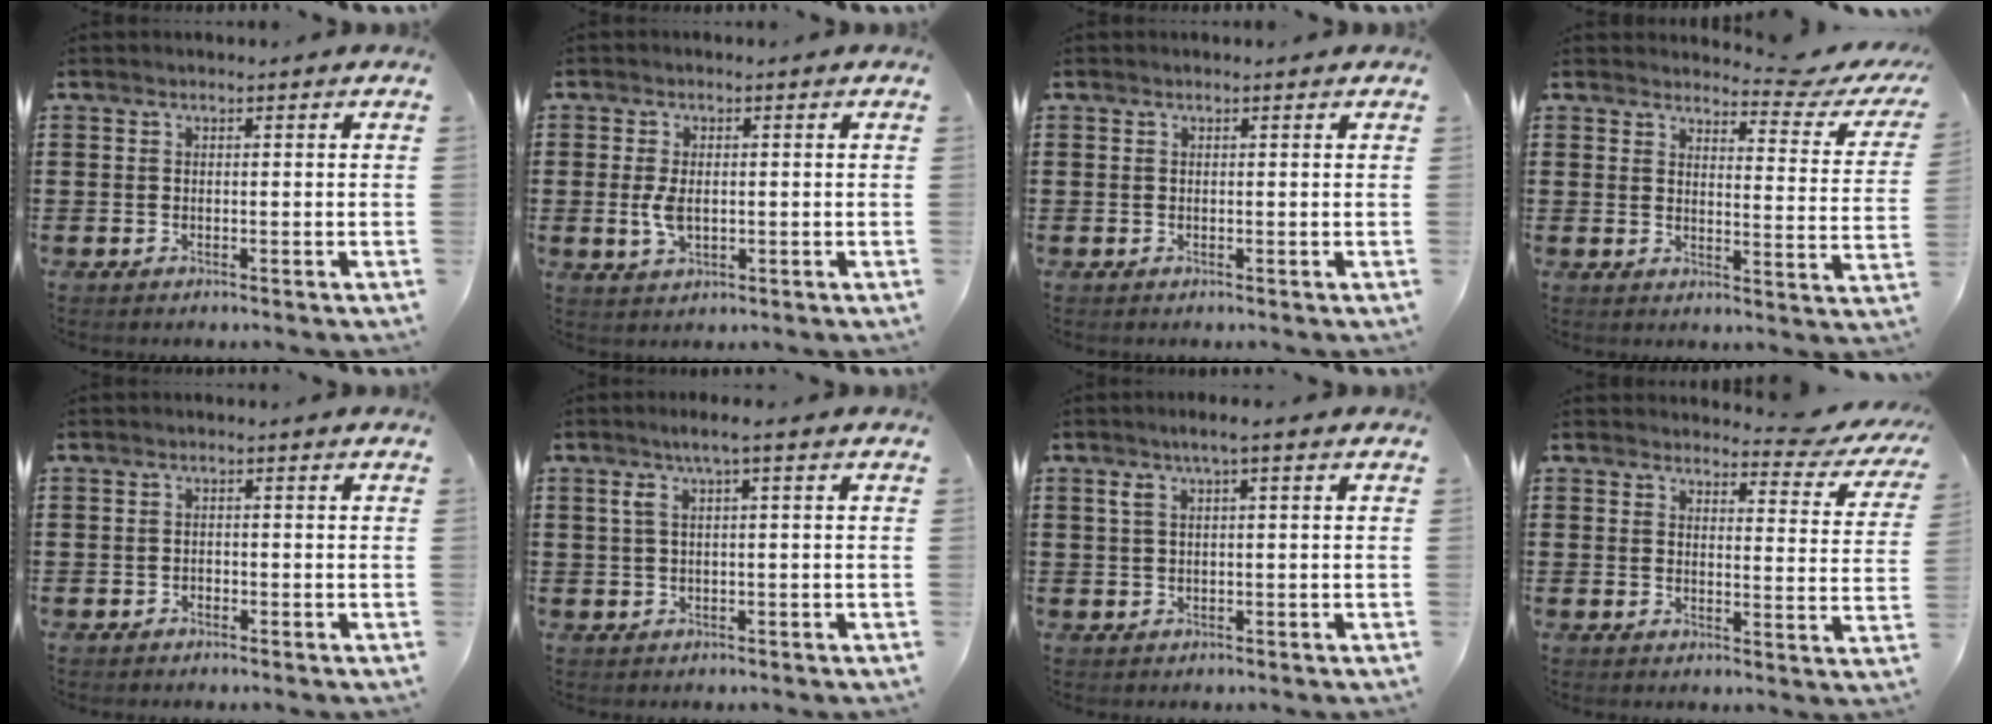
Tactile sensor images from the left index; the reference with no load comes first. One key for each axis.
{"total": 4.0, "fx": -0.1, "fy": 2.1, "fz": 3.3, "tx": -0.086, "ty": -0.003, "tz": -0.008}
{"total": 0.0}
{"total": 4.4, "fx": 3.9, "fy": 0.4, "fz": 2.0, "tx": -0.040, "ty": -0.025, "tz": 0.061}
{"total": 0.9, "fx": -0.8, "fy": 0.5, "fz": 0.1, "tx": -0.006, "ty": 0.002, "tz": -0.018}
{"total": 2.9, "fx": 0.4, "fy": 0.4, "fz": 2.9, "tx": -0.063, "ty": 0.000, "tz": 0.002}
{"total": 2.3, "fx": 0.5, "fy": 0.4, "fz": 2.2, "tx": -0.042, "ty": 0.002, "tz": 0.006}
{"total": 4.3, "fx": 3.9, "fy": 0.5, "fz": 1.5, "tx": -0.031, "ty": -0.022, "tz": 0.066}